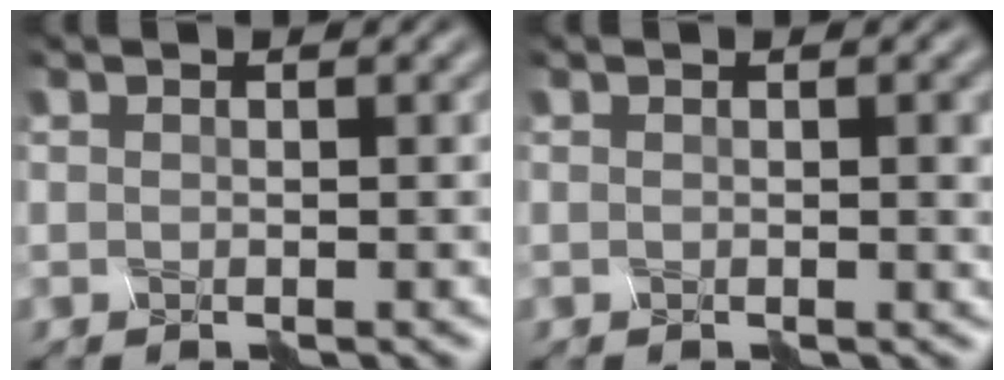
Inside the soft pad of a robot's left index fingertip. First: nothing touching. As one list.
[{"total": 1.5, "force": [0.1, 0.2, 1.5], "torque": [-0.018, 0.001, 0.000]}]